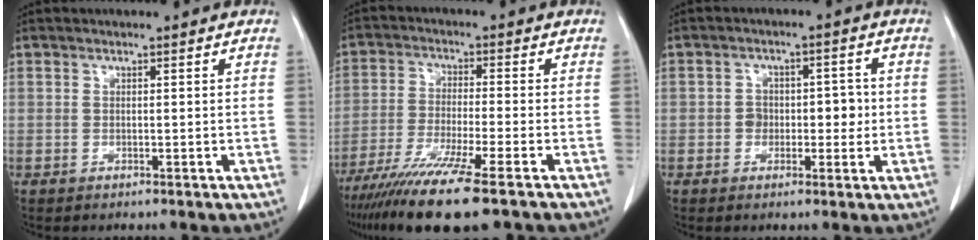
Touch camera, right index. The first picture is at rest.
{"total": 12.8, "force": [-9.3, -0.4, 8.8], "torque": [-0.162, -0.038, -0.156]}
{"total": 4.8, "force": [-0.5, 3.3, 3.4], "torque": [-0.040, 0.022, -0.004]}